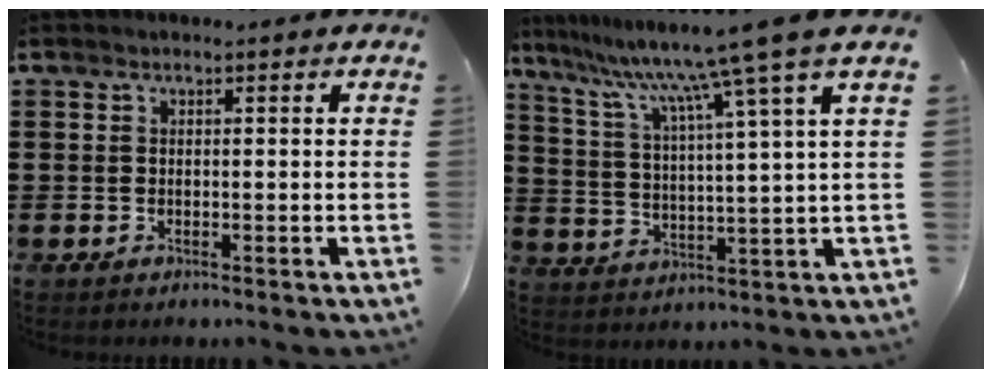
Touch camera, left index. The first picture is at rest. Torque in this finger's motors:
{"motor_torque": [1.11, -1.02, 1.05, 0.21]}